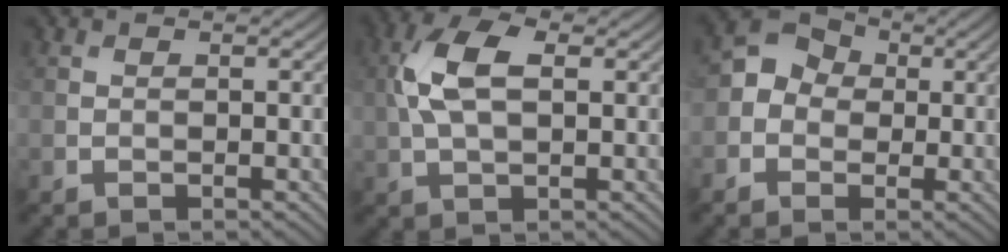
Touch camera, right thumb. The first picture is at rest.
{"total": 7.3, "force": [1.2, 3.7, 6.2], "torque": [-0.146, 0.016, 0.016]}
{"total": 4.8, "force": [-0.3, 4.3, 2.1], "torque": [-0.037, 0.008, -0.022]}